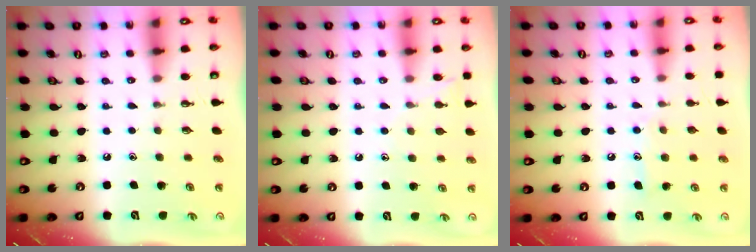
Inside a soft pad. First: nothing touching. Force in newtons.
{"total": 6.0, "press": 6.0, "slide": 0.6}
{"total": 8.6, "press": 8.6, "slide": 0.5}